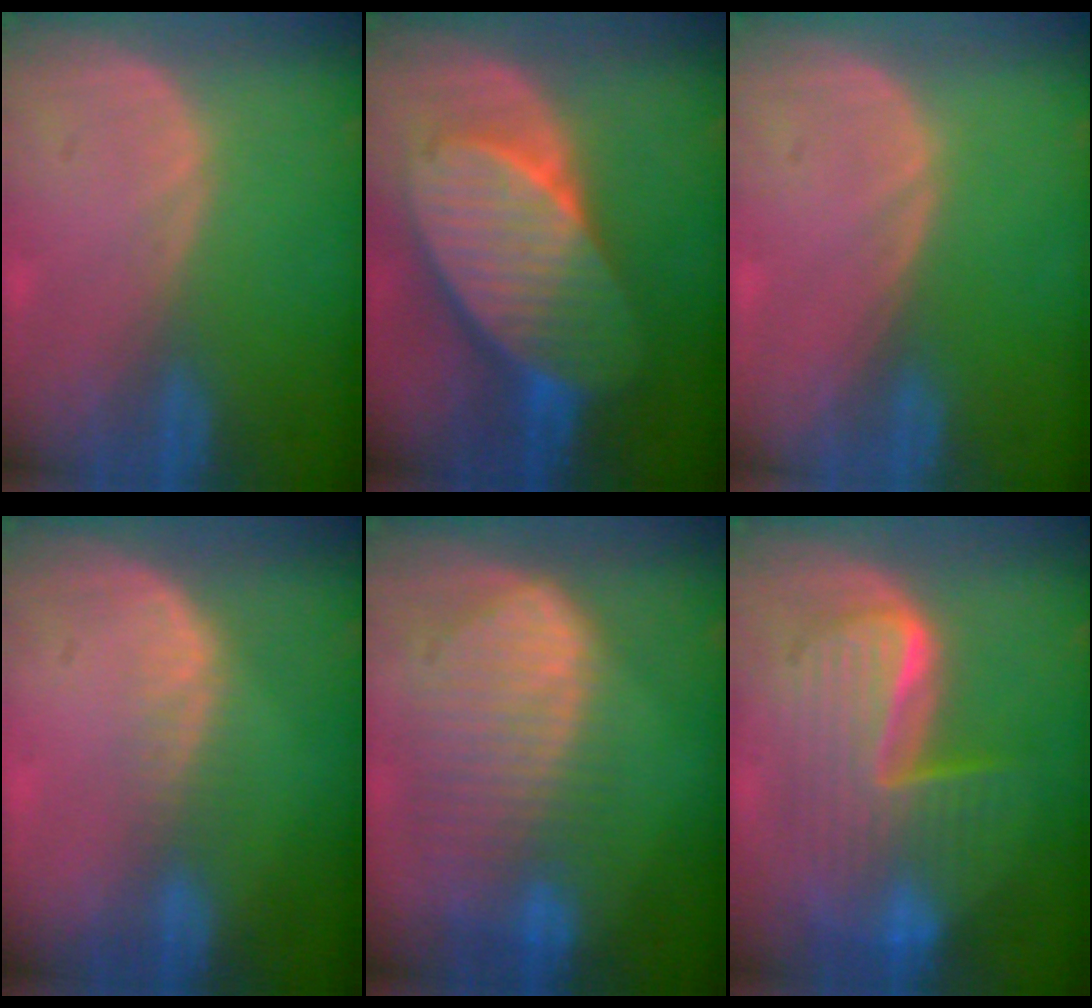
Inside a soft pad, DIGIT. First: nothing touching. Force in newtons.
{"total": 10.6, "press": 10.6, "slide": 0.7}
{"total": 0.0}
{"total": 2.5, "press": 2.0, "slide": 1.6}
{"total": 10.5, "press": 9.1, "slide": 5.2}
{"total": 10.4, "press": 10.4, "slide": 1.0}